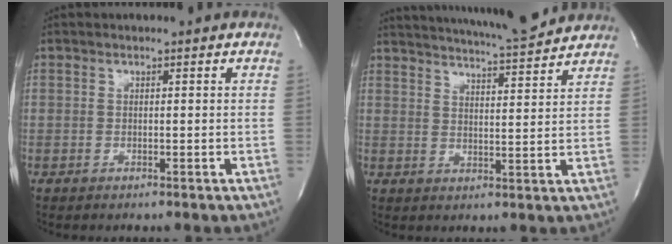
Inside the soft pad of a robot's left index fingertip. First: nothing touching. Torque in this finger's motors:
{"motor_torque": [1.11, -1.03, 0.22, 0.11]}